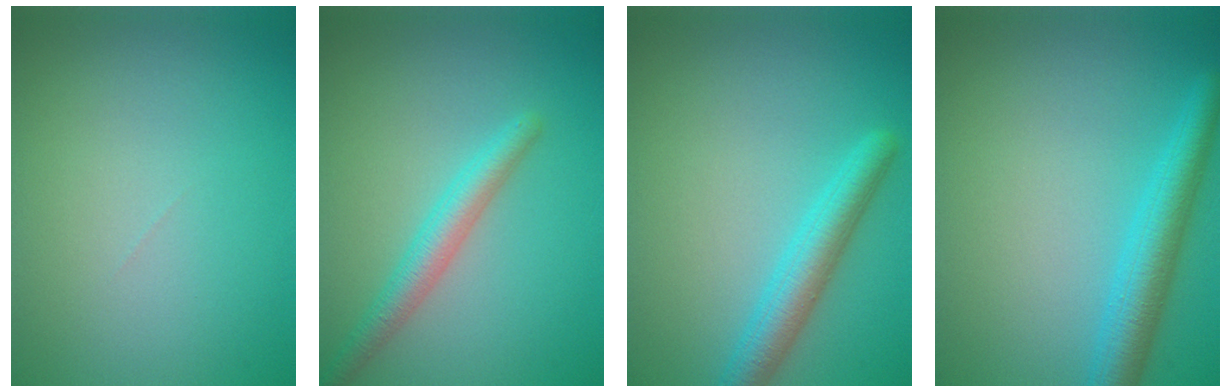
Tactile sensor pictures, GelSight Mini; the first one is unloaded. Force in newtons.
{"total": 3.0, "press": 3.0, "slide": 0.0}
{"total": 3.6, "press": 3.6, "slide": 0.2}
{"total": 4.3, "press": 4.3, "slide": 0.2}